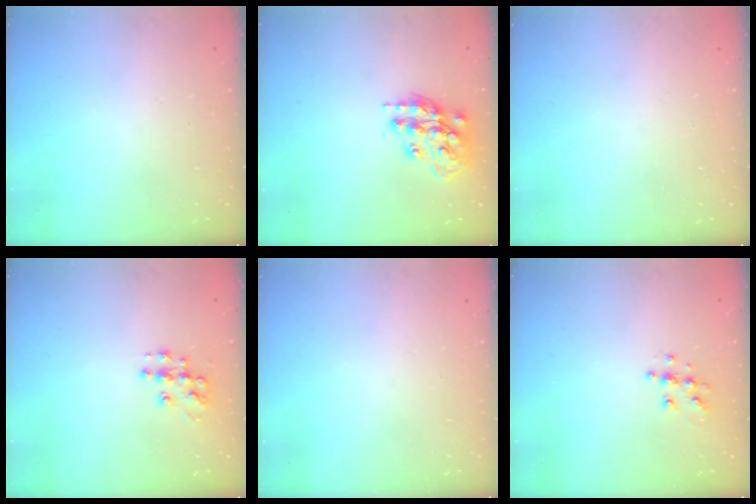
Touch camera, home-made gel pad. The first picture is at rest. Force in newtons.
{"total": 15.5, "press": 15.5, "slide": 1.1}
{"total": 0.0}
{"total": 9.4, "press": 9.4, "slide": 0.5}
{"total": 0.0}
{"total": 6.4, "press": 6.4, "slide": 0.2}